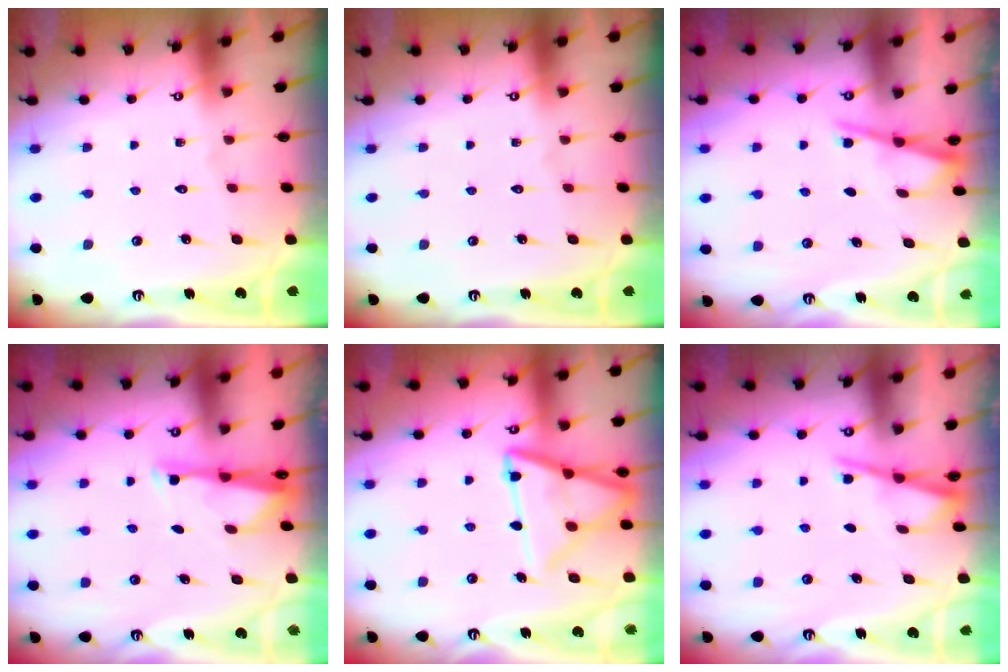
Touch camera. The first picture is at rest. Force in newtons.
{"total": 0.0}
{"total": 2.6, "press": 2.6, "slide": 0.2}
{"total": 2.9, "press": 2.9, "slide": 0.6}
{"total": 16.3, "press": 16.2, "slide": 1.7}
{"total": 2.6, "press": 2.6, "slide": 0.2}